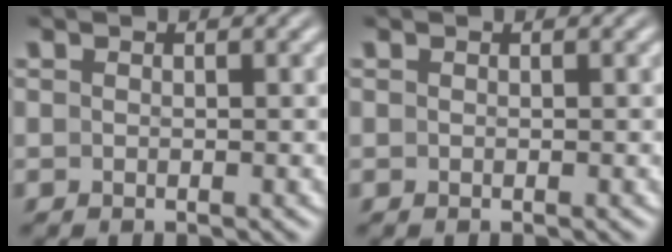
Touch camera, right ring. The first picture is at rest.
{"total": 0.0}